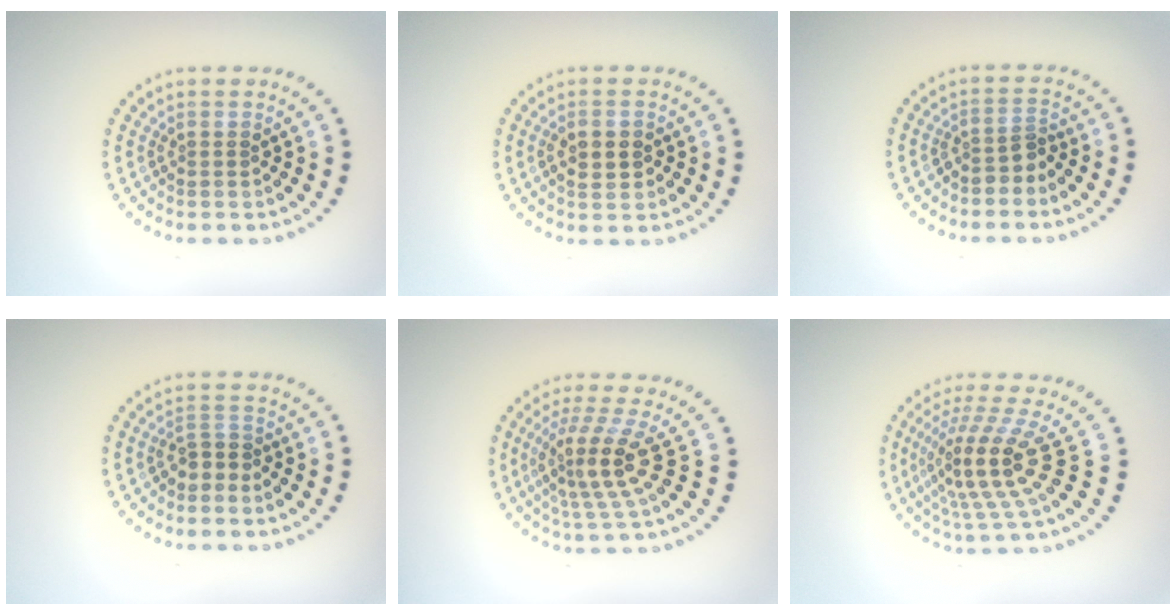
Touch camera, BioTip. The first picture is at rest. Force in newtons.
{"total": 2.7, "press": 2.7, "slide": 0.2}
{"total": 1.9, "press": 1.4, "slide": 1.3}
{"total": 1.9, "press": 1.6, "slide": 1.0}
{"total": 4.3, "press": 3.1, "slide": 3.0}
{"total": 5.3, "press": 3.9, "slide": 3.7}